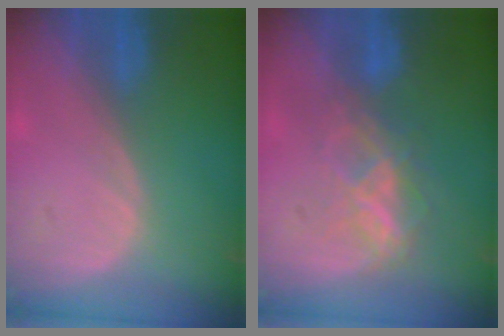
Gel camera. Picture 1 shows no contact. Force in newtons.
{"total": 5.8, "press": 5.6, "slide": 1.6}